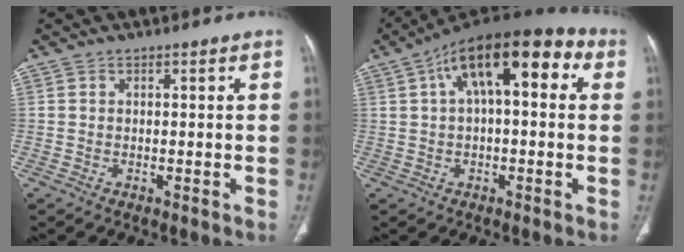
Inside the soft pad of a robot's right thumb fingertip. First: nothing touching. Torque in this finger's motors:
{"motor_torque": [1.20, 3.25, 0.94, -0.77, 0.16]}